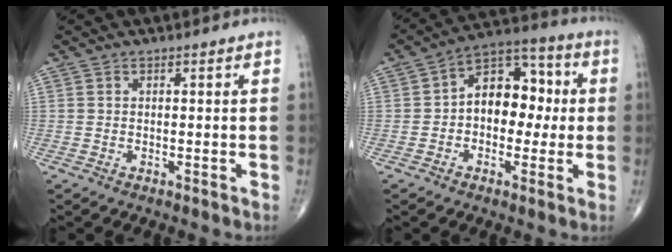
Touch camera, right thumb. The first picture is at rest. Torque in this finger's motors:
{"motor_torque": [-0.26, 0.64, 0.42, 0.01, 0.21]}